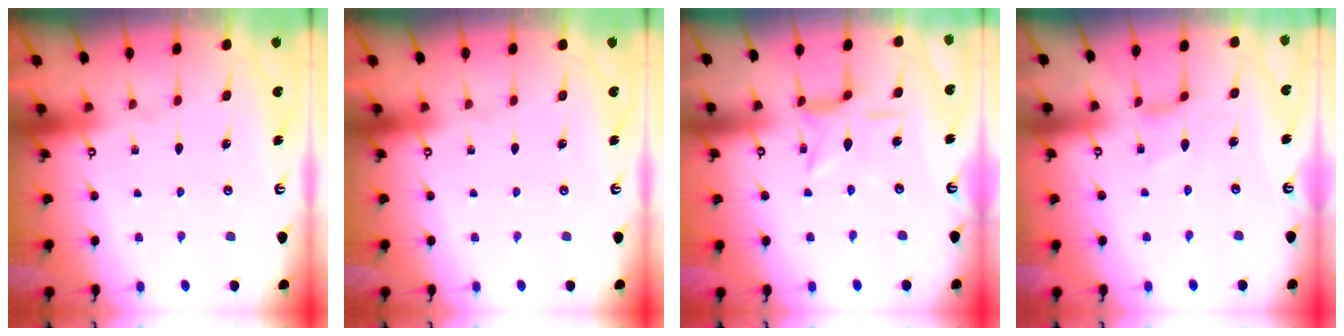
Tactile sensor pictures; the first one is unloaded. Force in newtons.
{"total": 0.0}
{"total": 3.2, "press": 3.1, "slide": 0.4}
{"total": 1.5, "press": 1.5, "slide": 0.3}